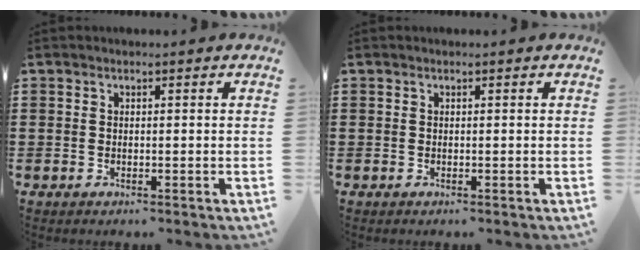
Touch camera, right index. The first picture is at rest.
{"total": 0.0}